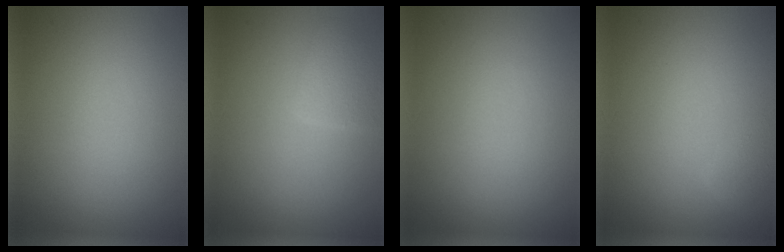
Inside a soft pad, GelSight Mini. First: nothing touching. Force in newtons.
{"total": 2.2, "press": 2.2, "slide": 0.1}
{"total": 0.0}
{"total": 1.9, "press": 1.9, "slide": 0.2}